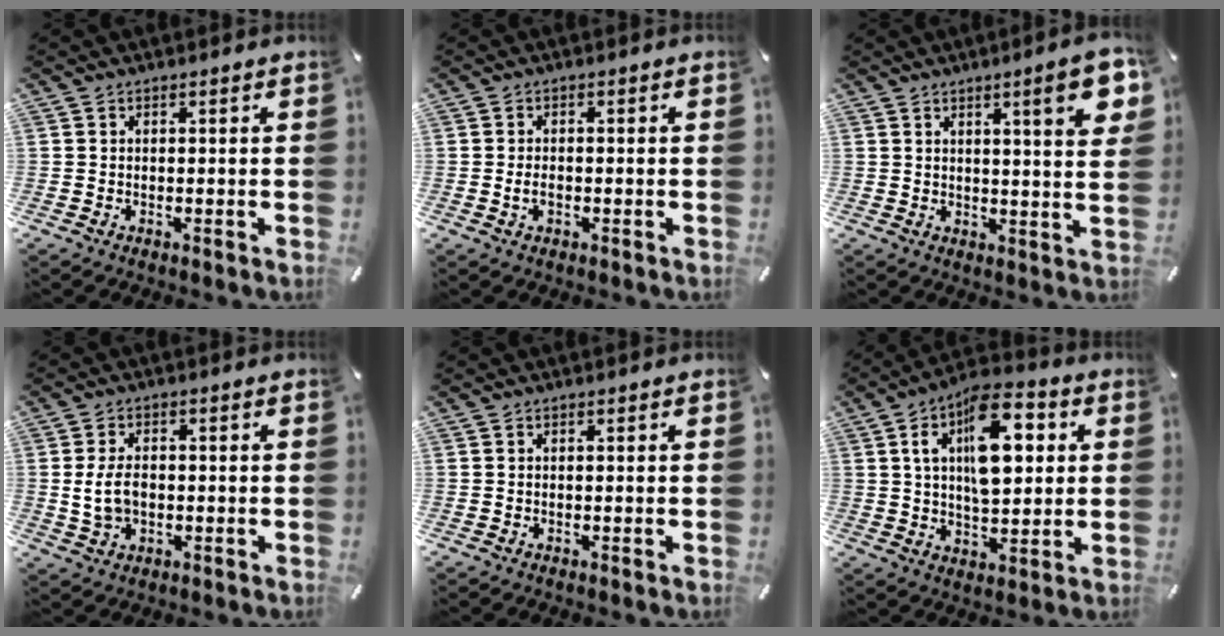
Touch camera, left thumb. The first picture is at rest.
{"total": 2.1, "force": [-0.5, 1.2, 1.6], "torque": [-0.028, 0.004, -0.009]}
{"total": 10.6, "force": [4.7, 1.8, 9.4], "torque": [-0.132, -0.017, 0.068]}
{"total": 6.0, "force": [-0.3, 4.0, 4.5], "torque": [-0.108, 0.000, -0.010]}
{"total": 0.0}
{"total": 16.6, "force": [5.5, 8.9, 12.9], "torque": [-0.201, -0.009, 0.090]}